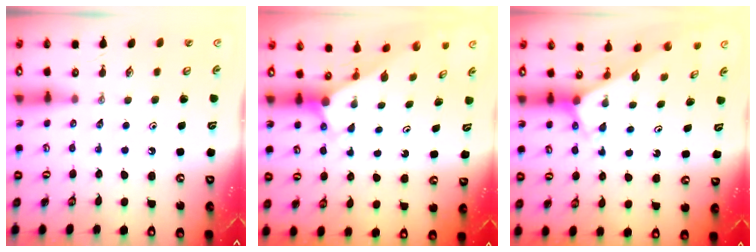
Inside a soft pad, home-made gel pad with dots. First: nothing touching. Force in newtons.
{"total": 2.6, "press": 2.6, "slide": 0.0}
{"total": 2.8, "press": 2.8, "slide": 0.2}